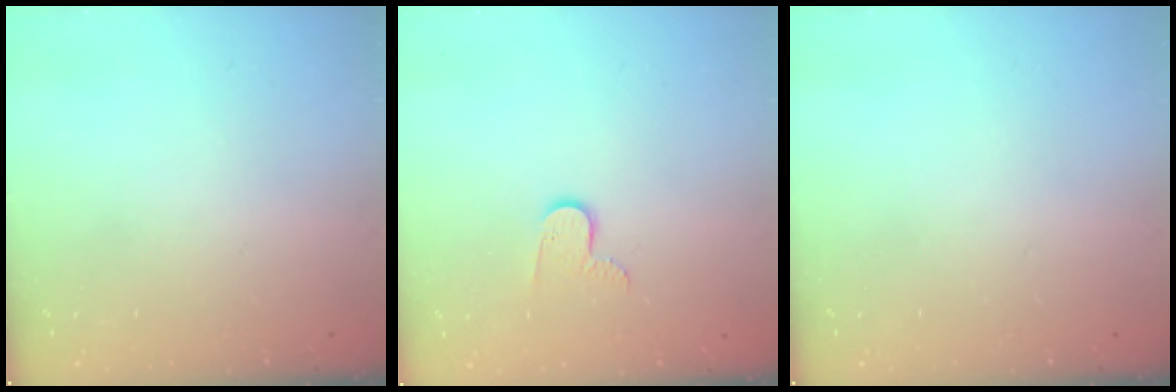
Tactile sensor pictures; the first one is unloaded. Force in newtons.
{"total": 6.1, "press": 6.1, "slide": 0.6}
{"total": 0.0}